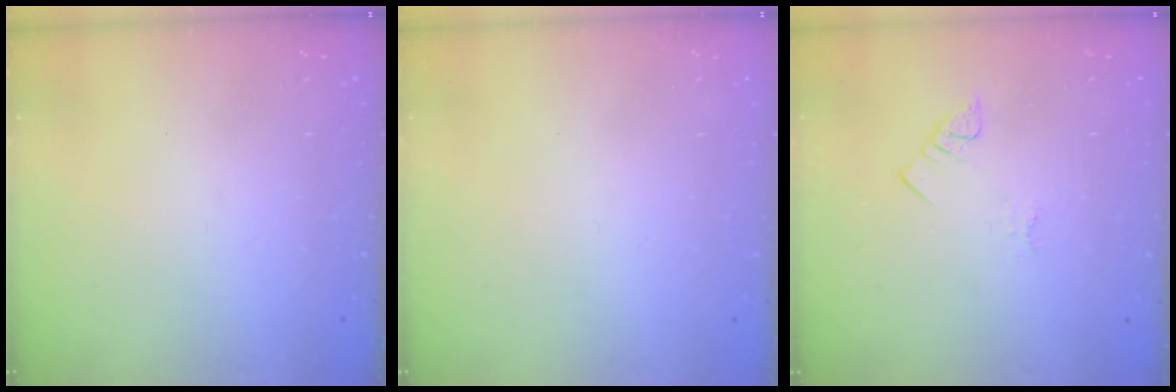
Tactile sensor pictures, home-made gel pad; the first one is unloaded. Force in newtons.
{"total": 1.6, "press": 1.6, "slide": 0.1}
{"total": 2.0, "press": 2.0, "slide": 0.4}